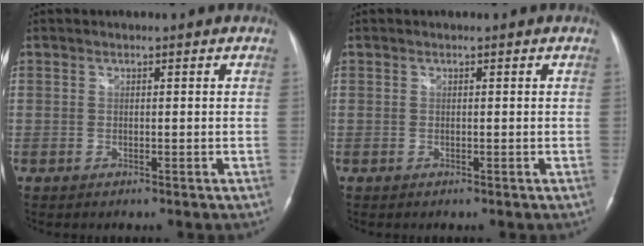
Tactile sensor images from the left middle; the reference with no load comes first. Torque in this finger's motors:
{"motor_torque": [0.00, 0.00, 0.04, 0.00]}